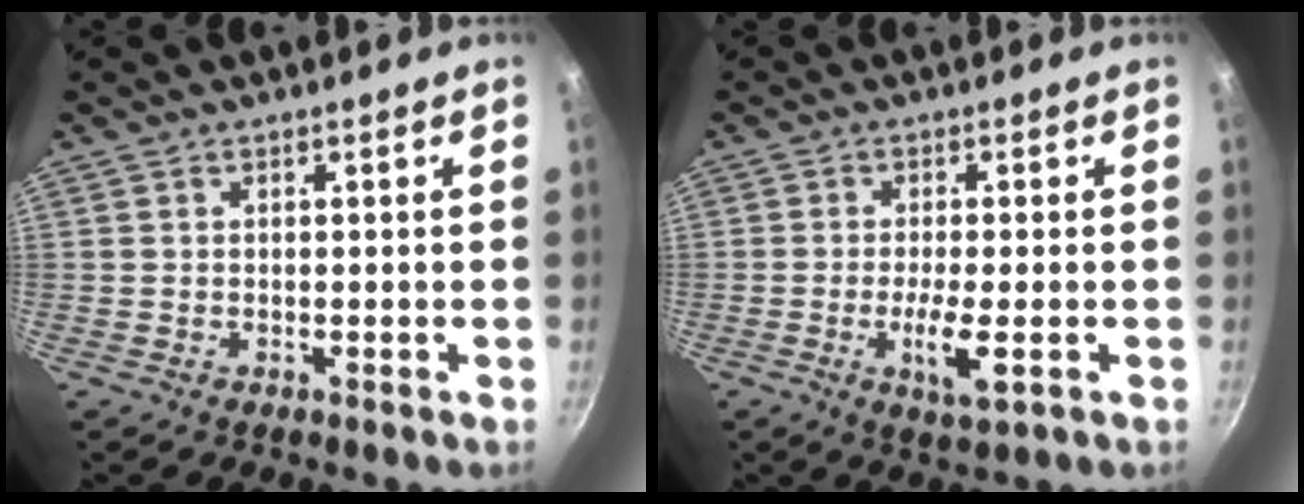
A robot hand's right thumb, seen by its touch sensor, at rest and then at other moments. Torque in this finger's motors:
{"motor_torque": [2.56, 2.45, 0.26, 0.66, 0.22]}